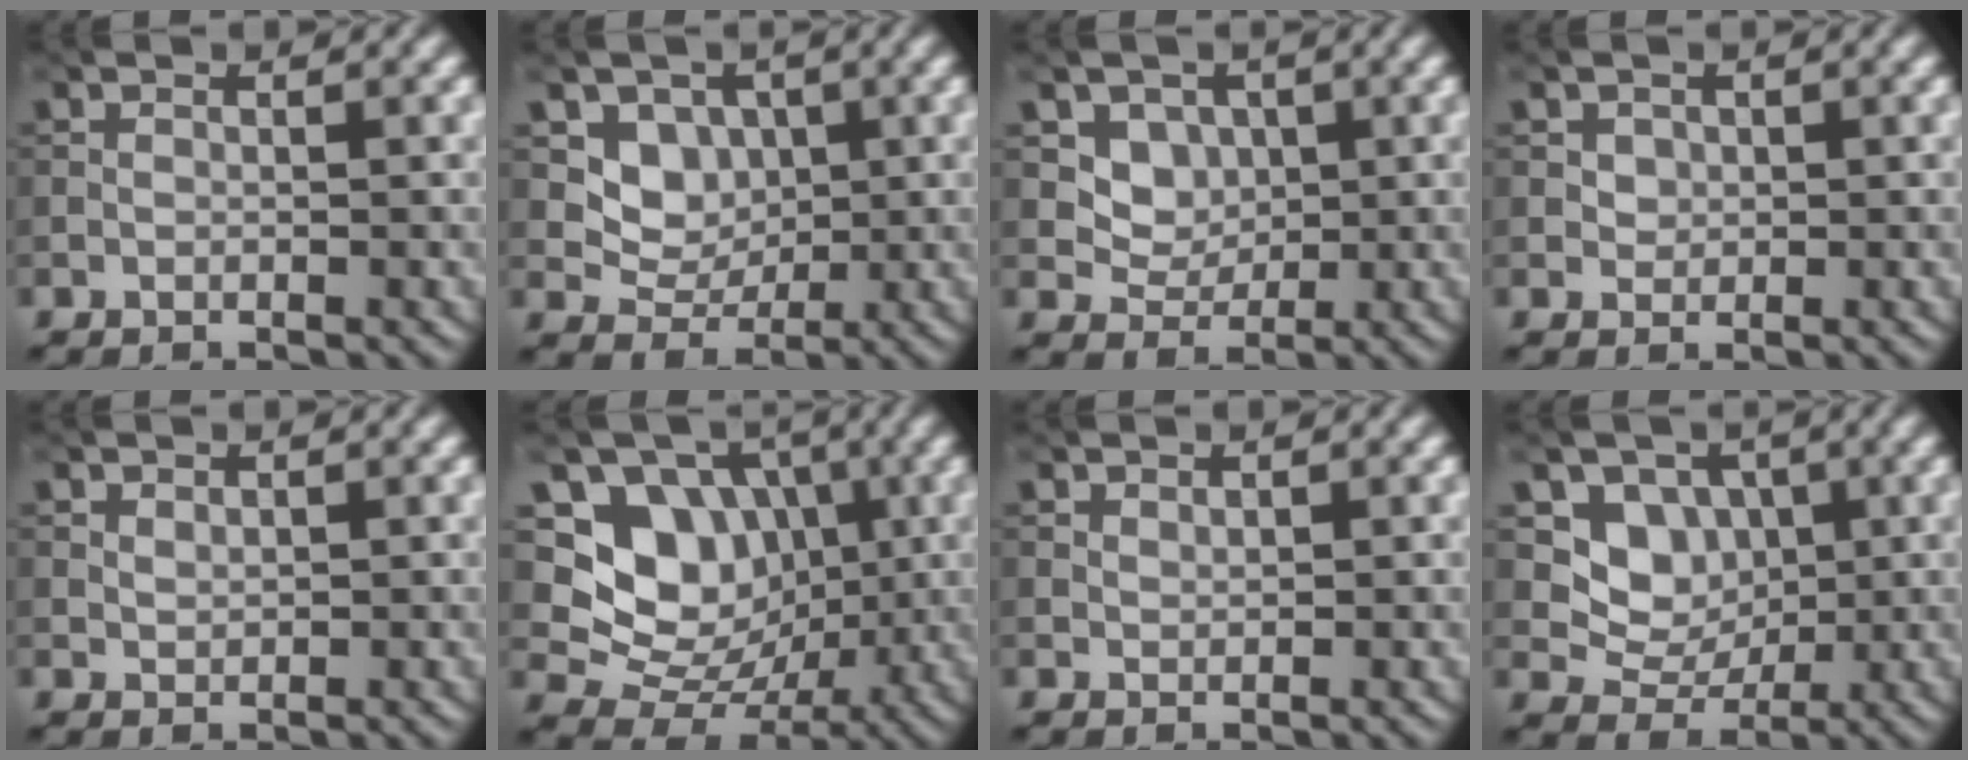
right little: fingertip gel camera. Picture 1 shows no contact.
{"total": 3.5, "force": [1.0, 3.1, 1.5], "torque": [-0.030, -0.014, 0.025]}
{"total": 3.2, "force": [1.1, 2.7, 1.4], "torque": [-0.028, -0.021, 0.038]}
{"total": 1.0, "force": [0.3, 0.9, 0.3], "torque": [-0.003, -0.003, 0.007]}
{"total": 0.9, "force": [0.5, 0.6, 0.4], "torque": [-0.008, -0.002, 0.012]}
{"total": 8.0, "force": [1.6, 6.8, 3.9], "torque": [-0.052, -0.010, 0.010]}
{"total": 0.7, "force": [0.5, 0.3, 0.2], "torque": [-0.004, -0.001, 0.013]}
{"total": 4.1, "force": [1.0, 3.6, 1.8], "torque": [-0.029, -0.009, 0.010]}